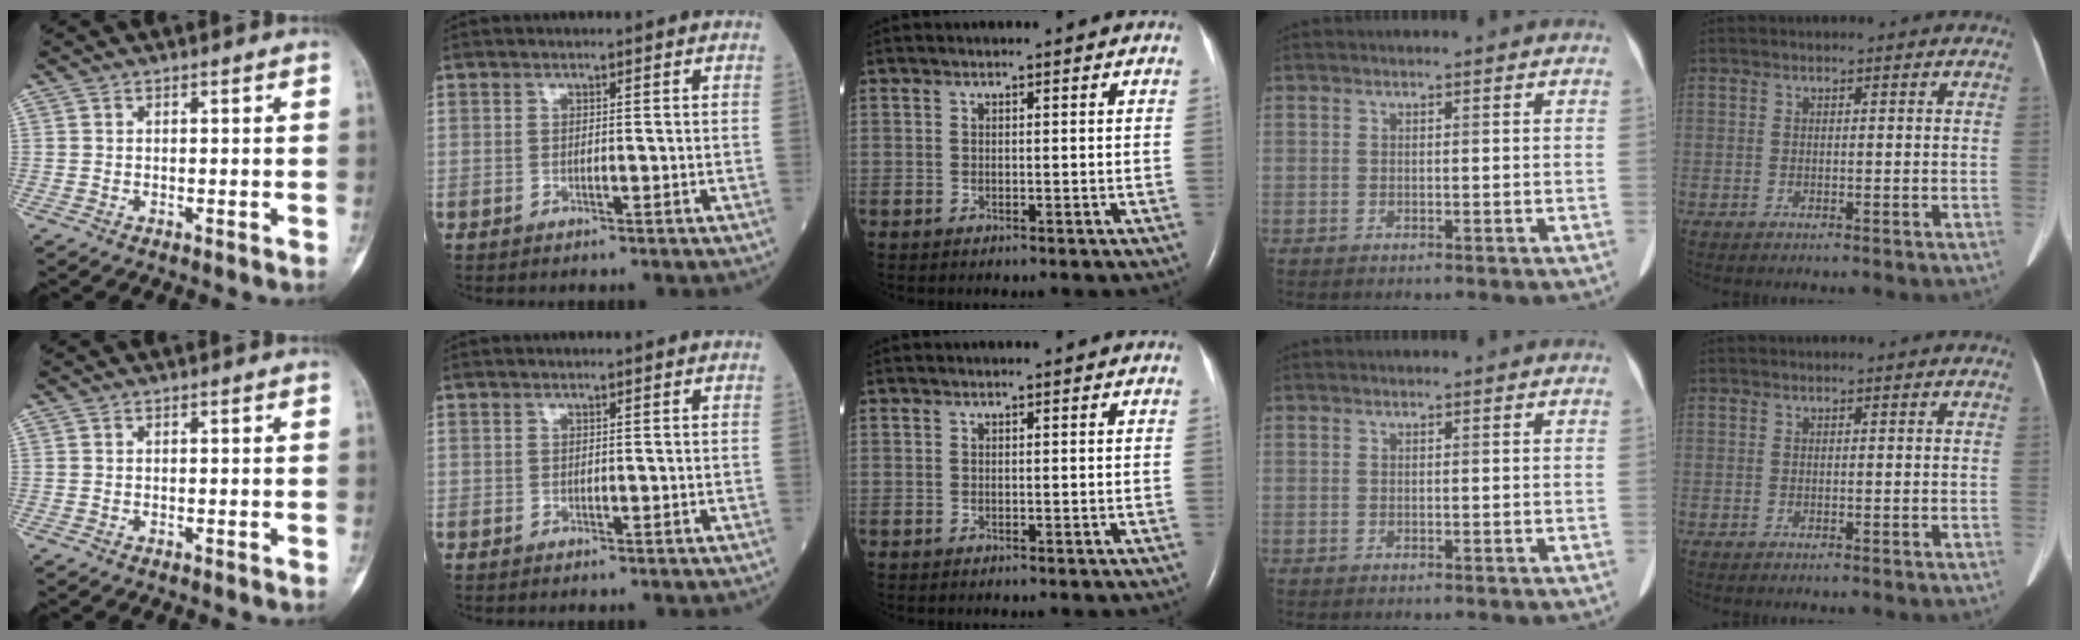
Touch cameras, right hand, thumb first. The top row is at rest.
{}